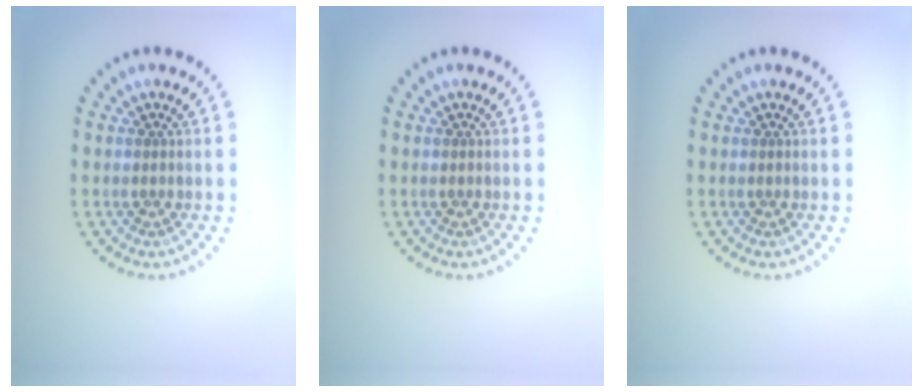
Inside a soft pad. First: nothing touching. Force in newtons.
{"total": 0.0}
{"total": 0.0}